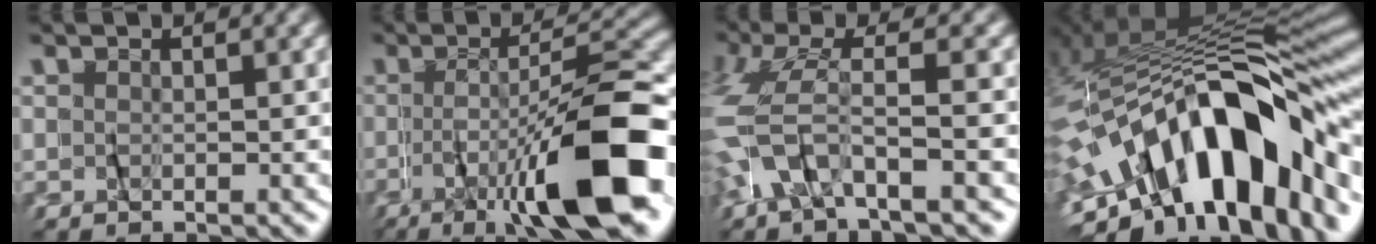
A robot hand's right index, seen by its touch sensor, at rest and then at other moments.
{"total": 10.8, "force": [-5.9, 0.1, 9.0], "torque": [-0.124, -0.003, -0.088]}
{"total": 4.2, "force": [-3.4, 0.5, 2.3], "torque": [-0.099, -0.012, -0.057]}
{"total": 13.6, "force": [-5.1, 6.1, 11.0], "torque": [-0.195, 0.009, -0.076]}